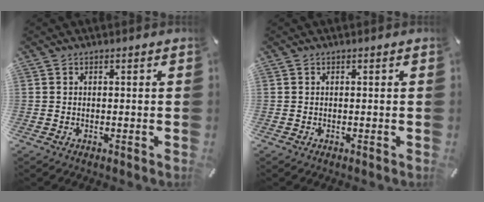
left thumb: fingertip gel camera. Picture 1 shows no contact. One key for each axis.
{"total": 0.0}